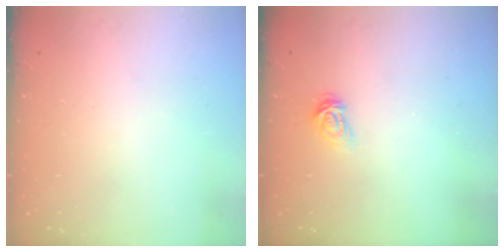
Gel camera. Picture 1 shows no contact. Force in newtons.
{"total": 4.4, "press": 4.4, "slide": 0.5}